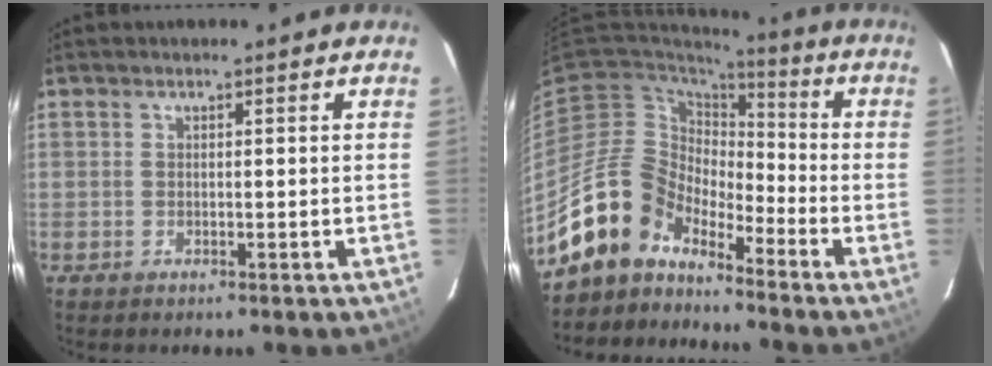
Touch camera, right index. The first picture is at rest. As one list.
[{"total": 12.5, "force": [-10.9, 5.9, 2.0], "torque": [-0.045, 0.030, -0.207]}]